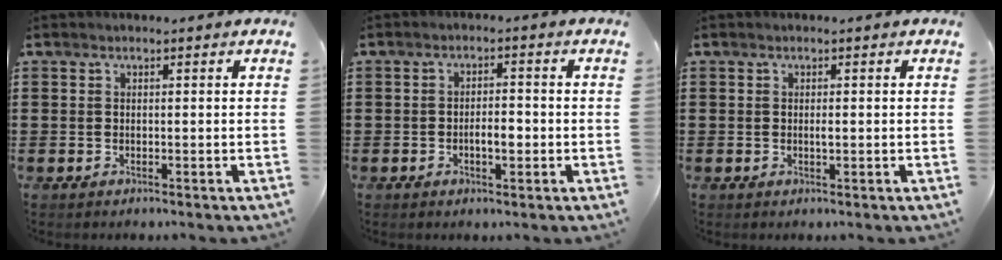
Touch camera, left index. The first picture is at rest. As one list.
[{"total": 3.2, "force": [-0.8, 1.2, 2.8], "torque": [-0.054, 0.004, -0.017]}, {"total": 1.0, "force": [0.1, 0.1, 1.0], "torque": [-0.019, -0.003, 0.001]}]